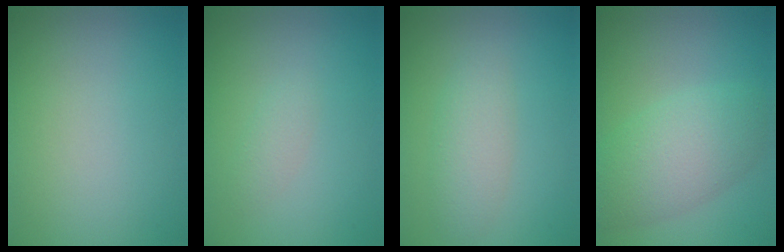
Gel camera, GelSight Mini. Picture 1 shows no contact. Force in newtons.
{"total": 1.1, "press": 1.1, "slide": 0.0}
{"total": 2.6, "press": 2.6, "slide": 0.1}
{"total": 5.4, "press": 5.4, "slide": 0.2}